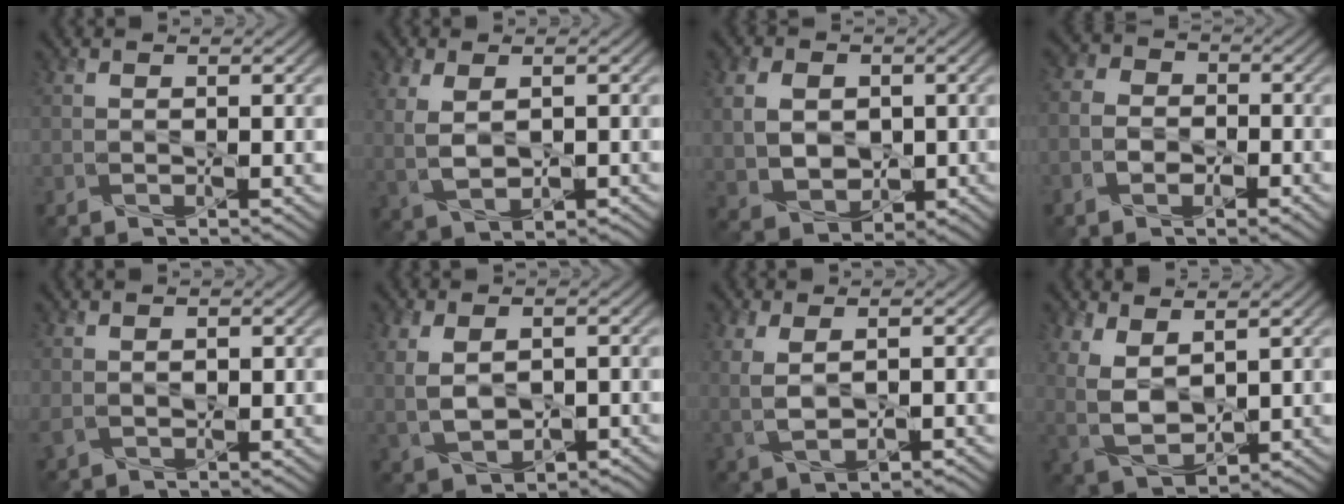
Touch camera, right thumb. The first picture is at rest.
{"total": 5.2, "force": [0.8, 2.9, 4.3], "torque": [-0.102, -0.003, 0.021]}
{"total": 8.1, "force": [0.7, 6.2, 5.1], "torque": [-0.132, -0.003, 0.017]}
{"total": 5.2, "force": [-2.2, 3.7, 2.9], "torque": [-0.050, -0.005, -0.050]}
{"total": 2.0, "force": [0.1, 1.4, 1.4], "torque": [-0.034, -0.005, 0.008]}
{"total": 6.4, "force": [0.2, 4.1, 4.9], "torque": [-0.110, -0.011, 0.016]}
{"total": 4.5, "force": [0.5, 2.1, 4.0], "torque": [-0.092, -0.001, 0.015]}
{"total": 7.2, "force": [2.5, 4.1, 5.4], "torque": [-0.146, -0.009, 0.054]}